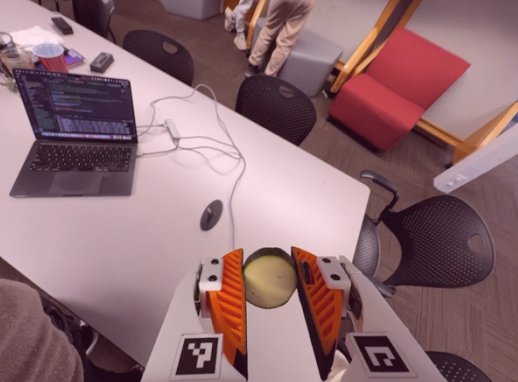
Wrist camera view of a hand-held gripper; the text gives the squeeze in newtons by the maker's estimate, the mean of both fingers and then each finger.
{"total": 13.1, "left": 14.1, "right": 12.1}